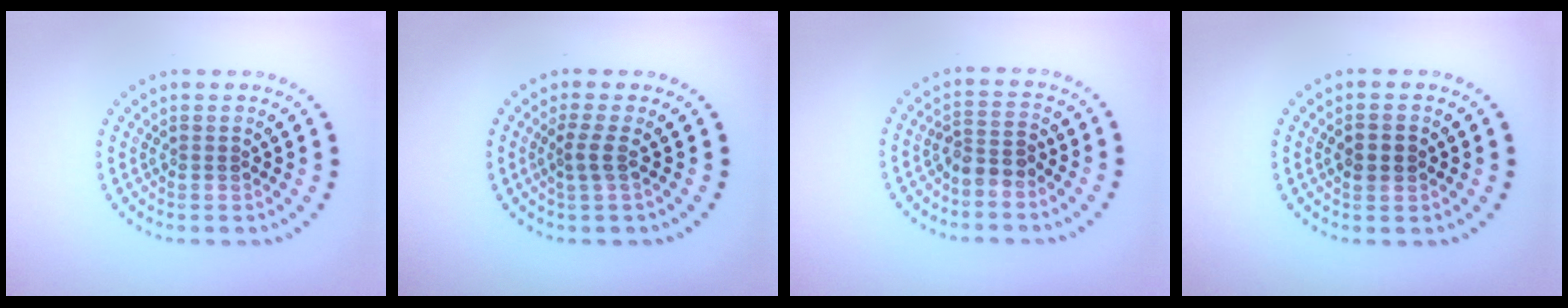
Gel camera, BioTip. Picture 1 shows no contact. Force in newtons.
{"total": 1.7, "press": 1.2, "slide": 1.3}
{"total": 2.2, "press": 1.9, "slide": 1.2}
{"total": 2.3, "press": 2.2, "slide": 0.2}